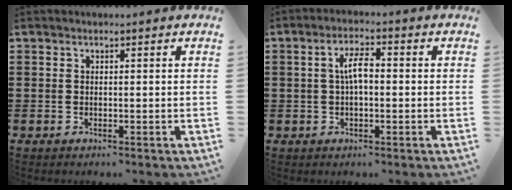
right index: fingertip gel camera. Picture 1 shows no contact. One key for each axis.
{"total": 4.2, "fx": 0.1, "fy": 1.5, "fz": 4.0, "tx": -0.075, "ty": 0.007, "tz": -0.001}